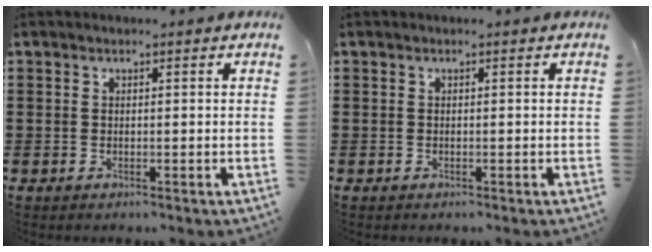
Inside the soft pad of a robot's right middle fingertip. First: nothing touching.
{"total": 0.0}